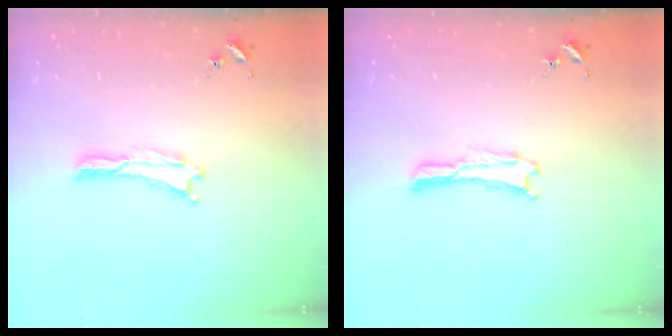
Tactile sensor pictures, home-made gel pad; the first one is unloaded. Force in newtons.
{"total": 0.0}